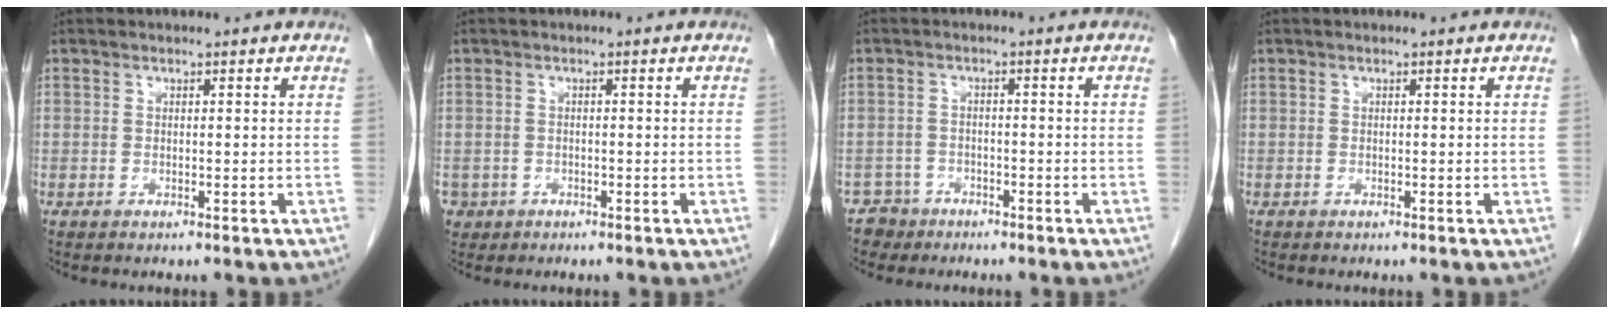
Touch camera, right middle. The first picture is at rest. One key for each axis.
{"total": 2.6, "fx": -1.4, "fy": 2.2, "fz": 0.2, "tx": -0.004, "ty": 0.005, "tz": -0.023}
{"total": 3.3, "fx": -2.4, "fy": 2.1, "fz": -0.8, "tx": 0.012, "ty": 0.008, "tz": -0.046}
{"total": 0.0}